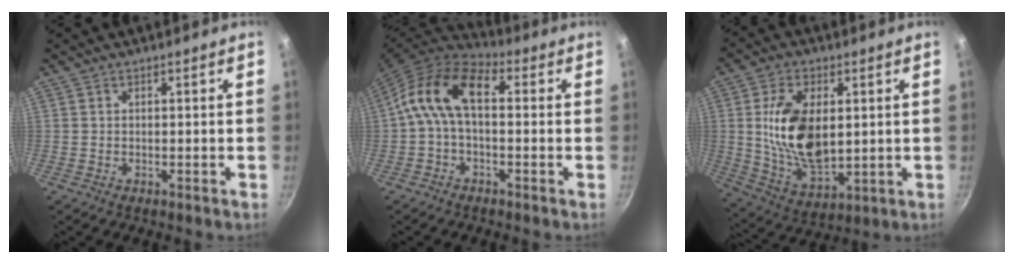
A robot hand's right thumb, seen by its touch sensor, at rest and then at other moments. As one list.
[{"total": 12.6, "force": [1.0, 7.0, 10.5], "torque": [-0.189, 0.040, 0.004]}, {"total": 16.0, "force": [1.9, 8.9, 13.2], "torque": [-0.231, -0.015, 0.047]}]